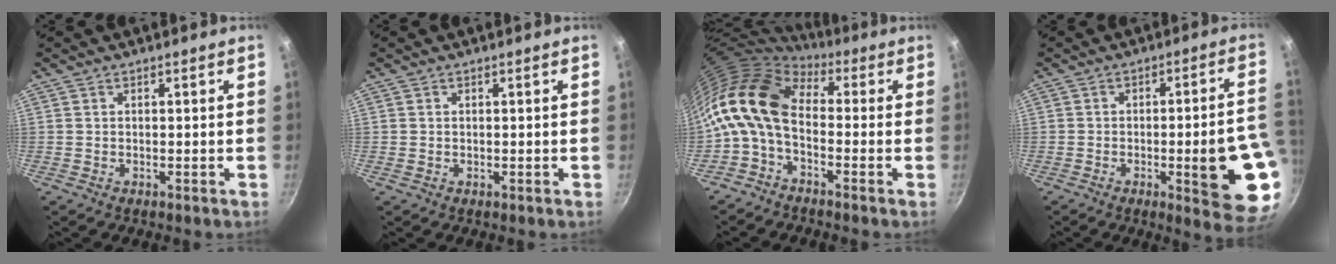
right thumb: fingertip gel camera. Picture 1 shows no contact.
{"total": 0.0}
{"total": 12.7, "force": [-0.7, 7.9, 10.0], "torque": [-0.184, 0.027, -0.033]}
{"total": 15.4, "force": [-3.8, 3.2, 14.6], "torque": [-0.163, 0.021, -0.044]}